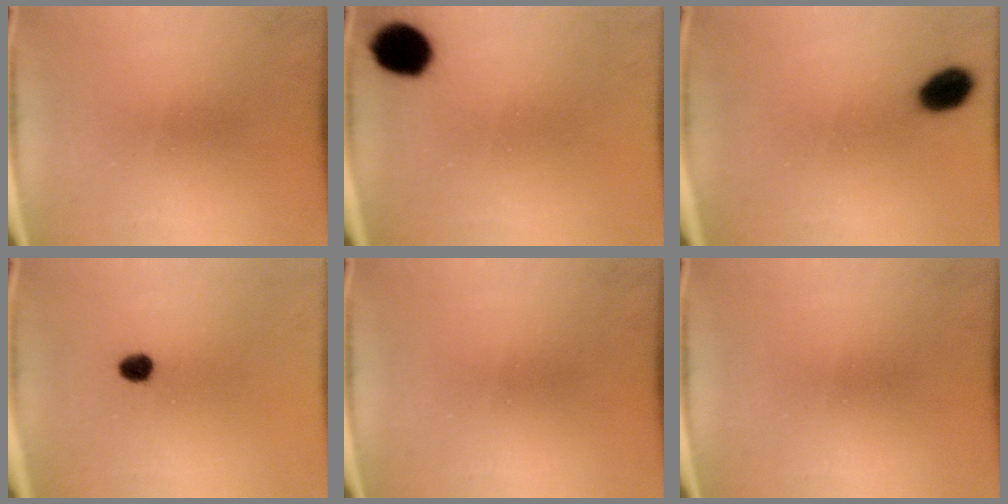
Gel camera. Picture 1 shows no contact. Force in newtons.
{"total": 9.7}
{"total": 6.2}
{"total": 2.8}
{"total": 0.0}
{"total": 0.0}